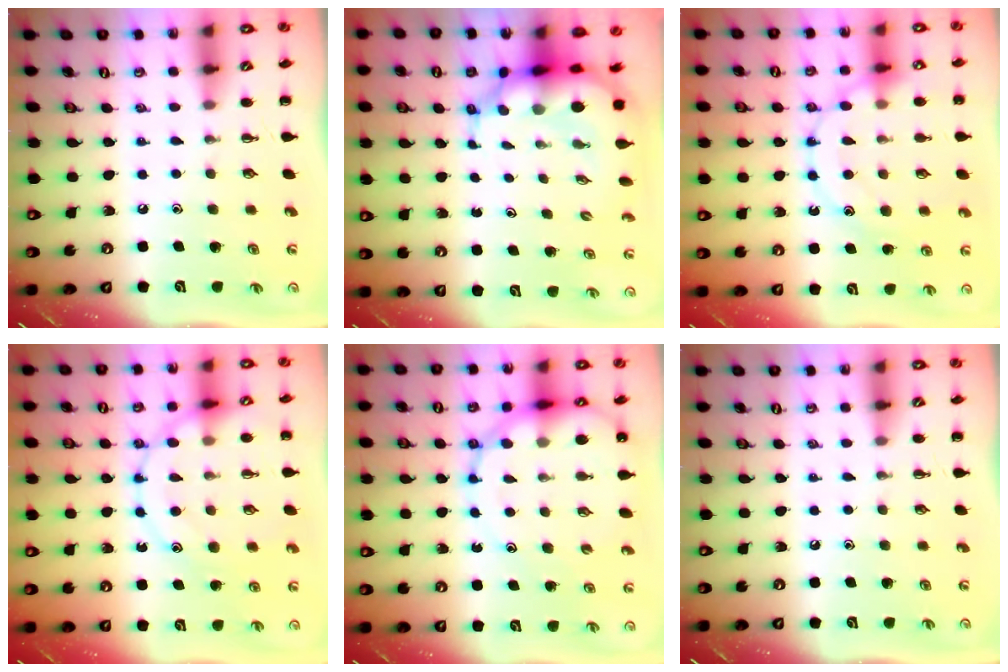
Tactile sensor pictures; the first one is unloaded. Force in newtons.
{"total": 8.4, "press": 8.0, "slide": 2.6}
{"total": 17.1, "press": 17.0, "slide": 1.1}
{"total": 15.1, "press": 15.0, "slide": 1.0}
{"total": 16.2, "press": 15.6, "slide": 4.3}
{"total": 0.0}